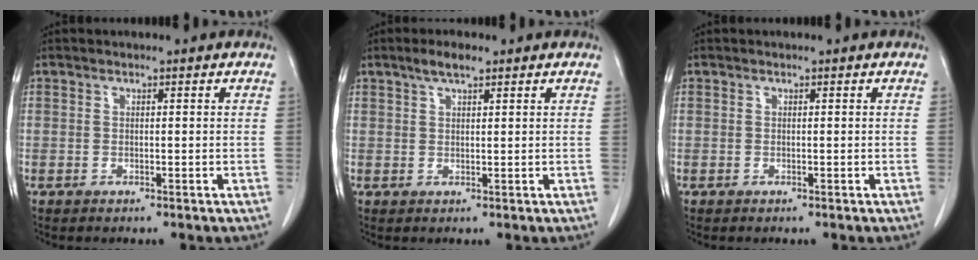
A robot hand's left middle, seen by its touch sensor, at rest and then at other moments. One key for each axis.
{"total": 2.9, "fx": 2.0, "fy": 0.7, "fz": 1.9, "tx": -0.042, "ty": 0.007, "tz": 0.038}
{"total": 0.0}